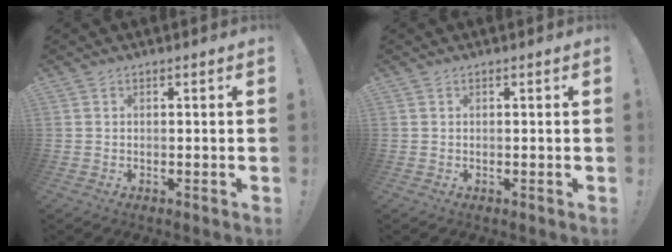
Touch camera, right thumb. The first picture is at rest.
{"total": 0.0}